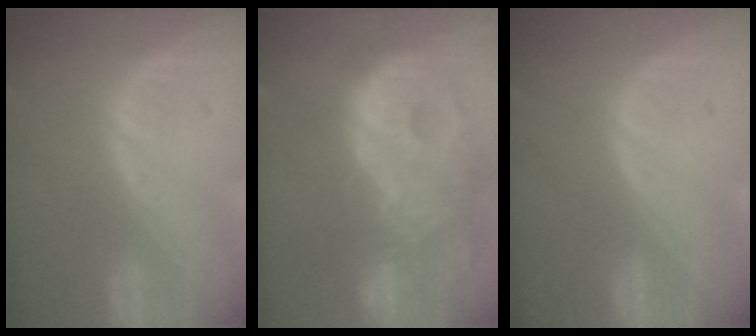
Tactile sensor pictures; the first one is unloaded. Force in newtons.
{"total": 14.1, "press": 12.2, "slide": 7.1}
{"total": 0.0}